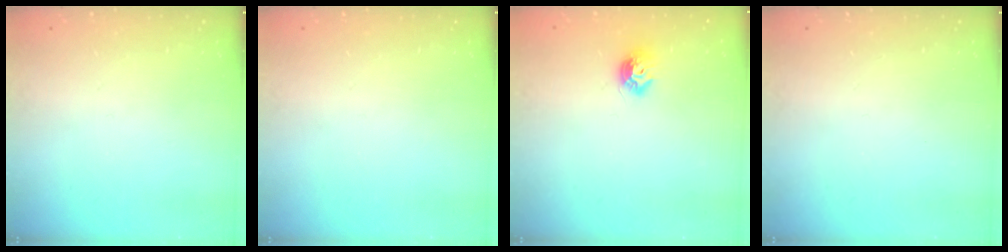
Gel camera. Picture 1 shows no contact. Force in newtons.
{"total": 0.0}
{"total": 7.6, "press": 7.6, "slide": 0.2}
{"total": 0.0}